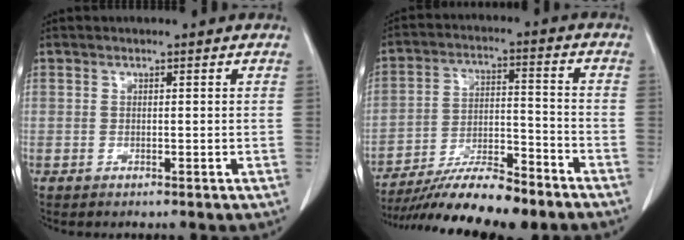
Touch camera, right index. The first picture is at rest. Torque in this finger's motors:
{"motor_torque": [0.60, -0.78, 0.56, 0.12]}